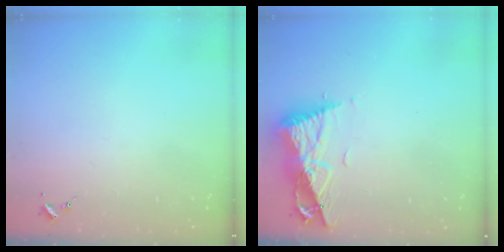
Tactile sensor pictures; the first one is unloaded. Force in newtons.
{"total": 10.4, "press": 10.3, "slide": 1.4}